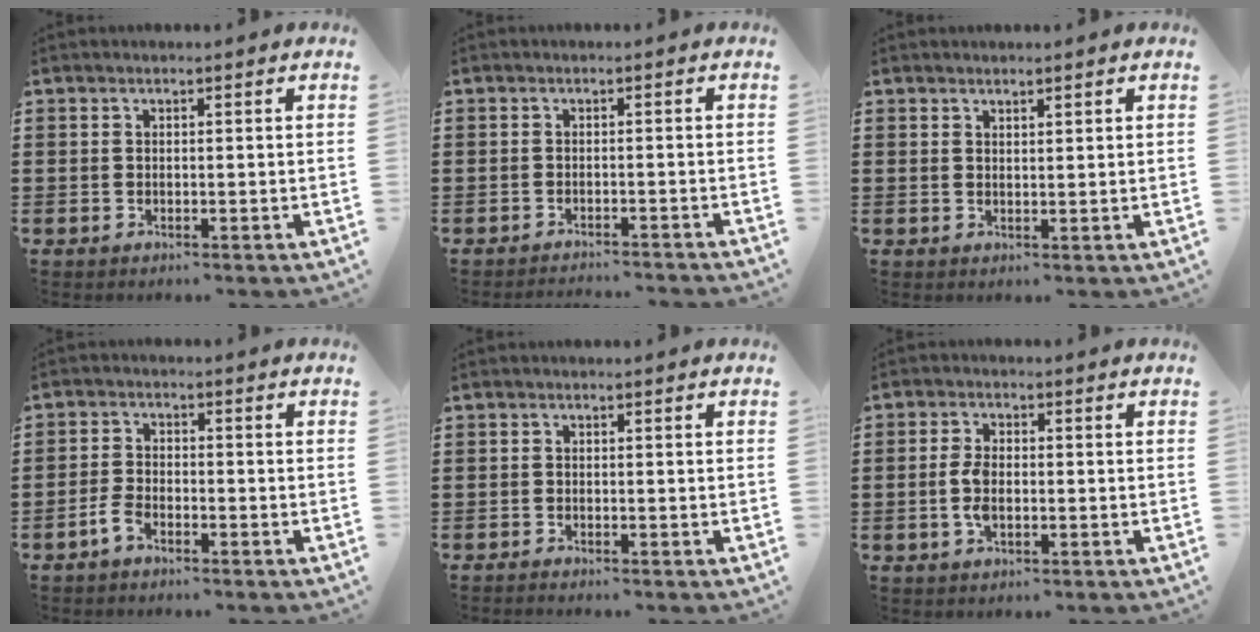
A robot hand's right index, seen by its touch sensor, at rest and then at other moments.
{"total": 1.6, "force": [-1.6, -0.3, 0.0], "torque": [-0.003, 0.002, -0.034]}
{"total": 1.0, "force": [1.0, 0.2, 0.2], "torque": [-0.004, 0.001, 0.019]}
{"total": 2.8, "force": [-2.0, 1.1, 1.6], "torque": [-0.044, 0.001, -0.043]}
{"total": 0.6, "force": [-0.6, 0.0, 0.0], "torque": [-0.002, -0.001, -0.014]}
{"total": 3.7, "force": [-0.6, 1.9, 3.1], "torque": [-0.080, -0.004, -0.017]}